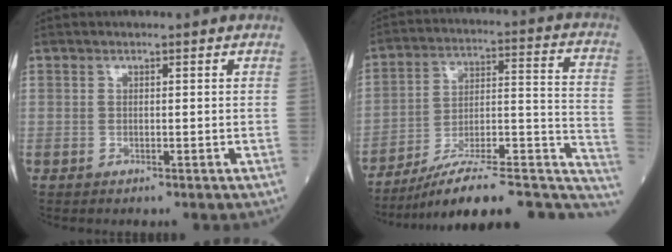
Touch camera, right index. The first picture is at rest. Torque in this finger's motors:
{"motor_torque": [-0.60, -1.51, -0.21, -0.21]}